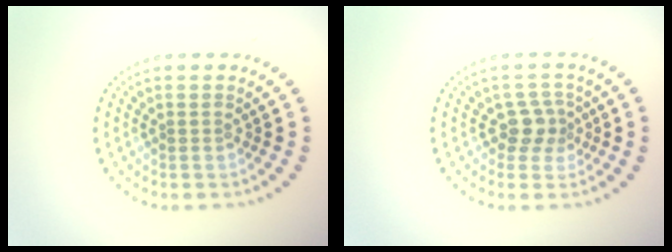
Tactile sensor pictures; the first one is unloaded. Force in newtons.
{"total": 2.3, "press": 1.7, "slide": 1.5}